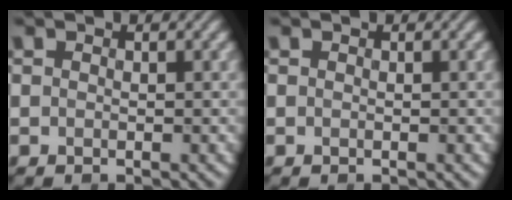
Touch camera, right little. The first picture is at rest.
{"total": 0.0}